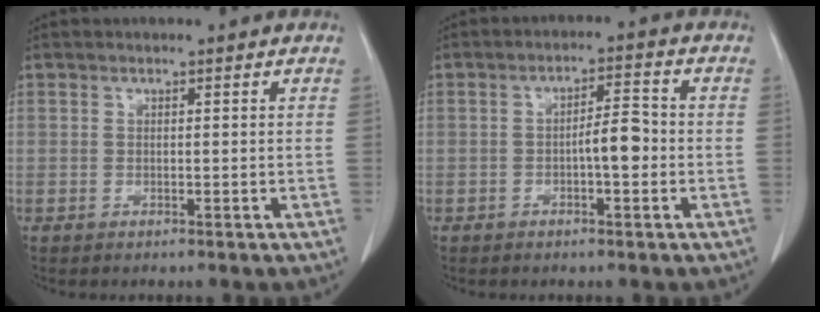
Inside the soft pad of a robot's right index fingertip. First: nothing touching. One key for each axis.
{"total": 4.4, "fx": -0.9, "fy": 1.1, "fz": 4.1, "tx": -0.063, "ty": 0.014, "tz": -0.011}